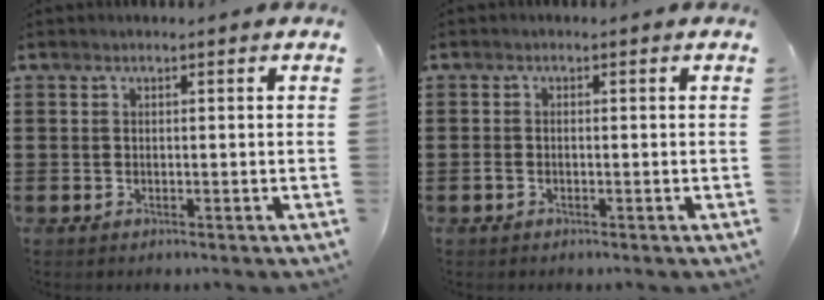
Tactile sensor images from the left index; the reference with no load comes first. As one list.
[{"total": 0.8, "force": [-0.5, 0.3, 0.6], "torque": [-0.015, -0.004, -0.008]}]